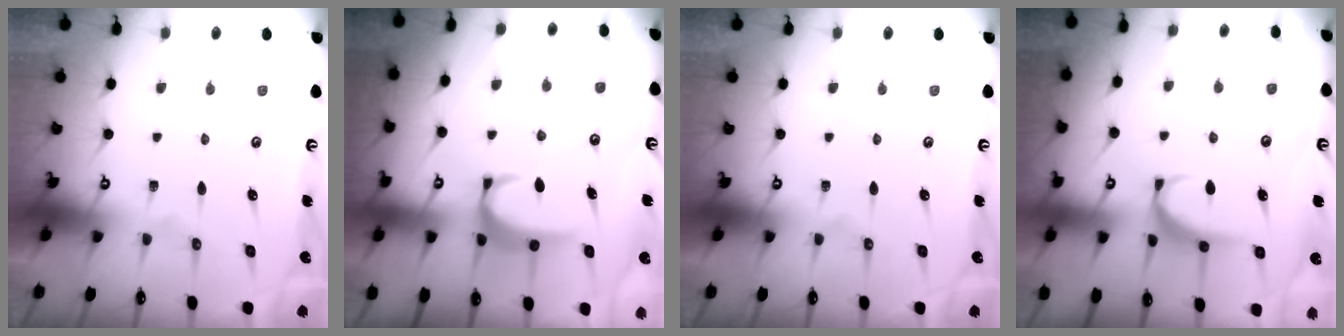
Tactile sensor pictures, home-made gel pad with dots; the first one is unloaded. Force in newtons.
{"total": 2.8, "press": 2.8, "slide": 0.5}
{"total": 0.0}
{"total": 2.9, "press": 2.7, "slide": 0.9}